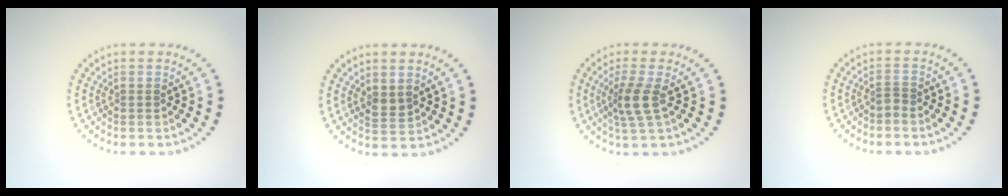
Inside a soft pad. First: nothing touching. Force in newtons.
{"total": 1.4, "press": 1.3, "slide": 0.6}
{"total": 2.7, "press": 2.1, "slide": 1.8}
{"total": 0.7, "press": 0.4, "slide": 0.6}